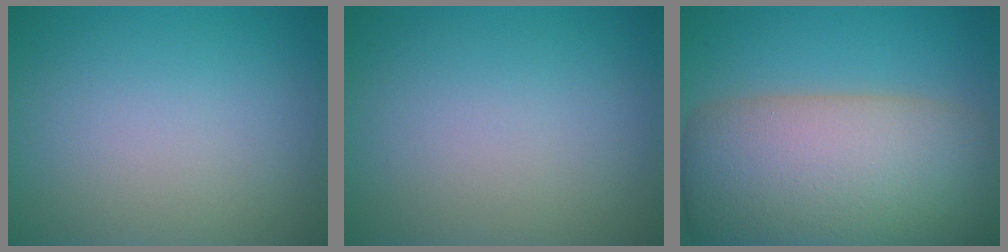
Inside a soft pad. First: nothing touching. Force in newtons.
{"total": 0.0}
{"total": 13.5, "press": 13.5, "slide": 0.9}